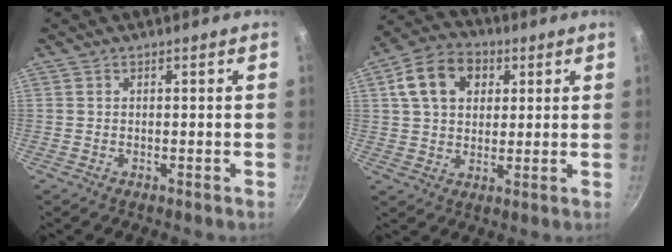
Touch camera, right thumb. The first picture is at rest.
{"total": 11.9, "force": [3.9, 8.8, 7.1], "torque": [-0.107, 0.008, 0.053]}